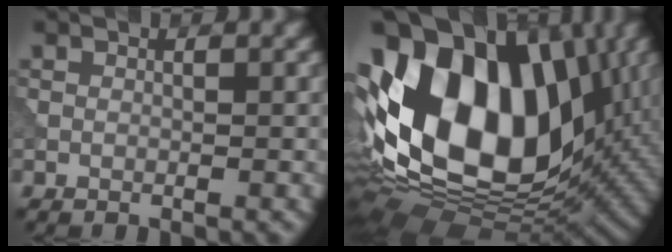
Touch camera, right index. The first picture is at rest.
{"total": 19.0, "force": [3.3, 12.1, 14.3], "torque": [-0.287, 0.022, 0.053]}